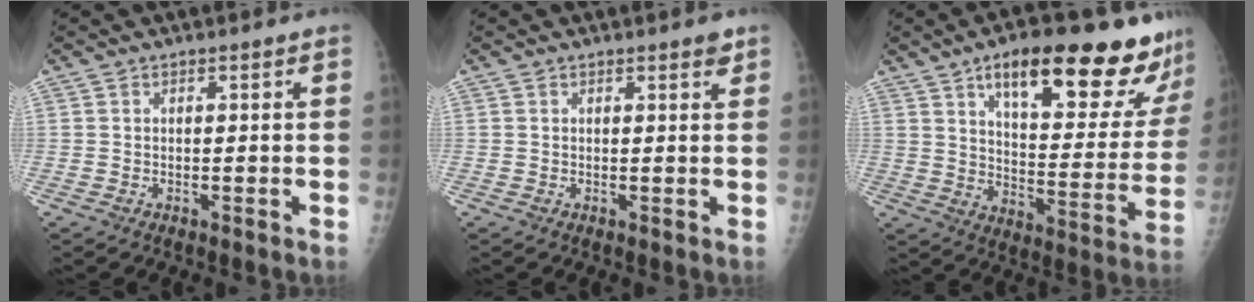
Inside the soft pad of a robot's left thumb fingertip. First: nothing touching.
{"total": 1.4, "force": [0.9, 0.4, 0.9], "torque": [-0.008, -0.004, 0.010]}
{"total": 26.4, "force": [16.9, 7.8, 18.8], "torque": [-0.223, -0.056, 0.242]}